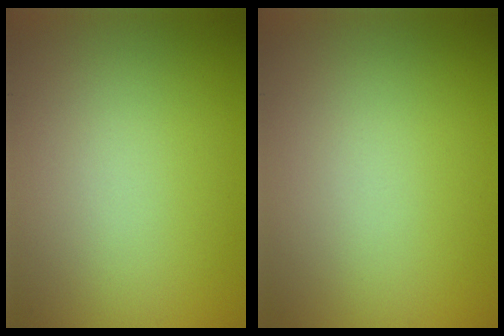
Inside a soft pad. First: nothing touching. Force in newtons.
{"total": 0.0}